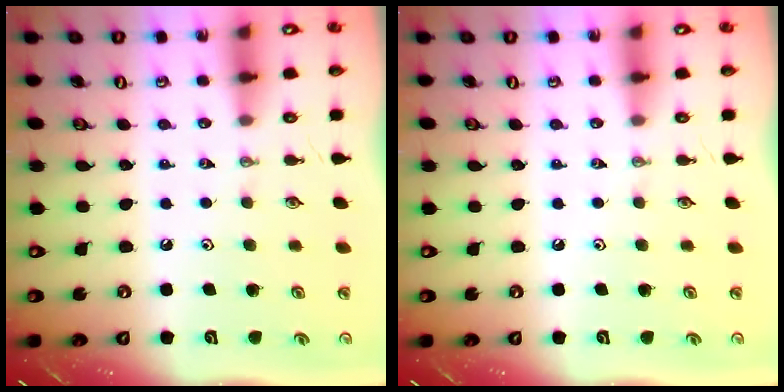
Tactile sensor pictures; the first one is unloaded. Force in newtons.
{"total": 0.0}